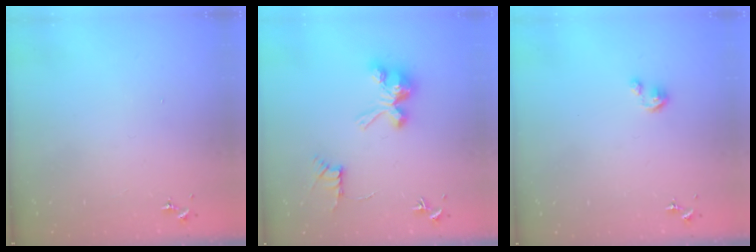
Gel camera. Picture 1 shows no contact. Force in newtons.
{"total": 12.0, "press": 11.9, "slide": 0.7}
{"total": 2.6, "press": 2.6, "slide": 0.3}